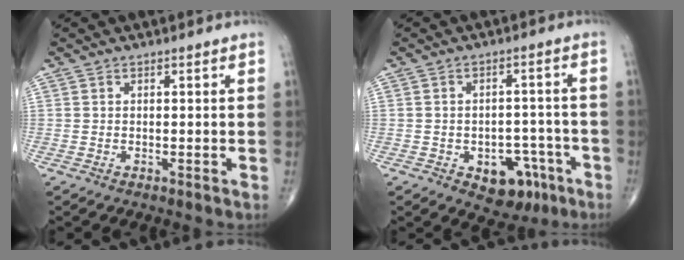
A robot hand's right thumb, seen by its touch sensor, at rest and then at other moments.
{"total": 9.0, "force": [-4.2, 5.9, 5.3], "torque": [-0.034, 0.032, -0.047]}